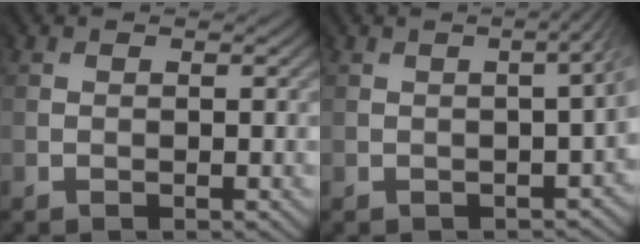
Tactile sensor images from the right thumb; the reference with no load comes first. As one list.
[{"total": 4.0, "force": [-0.6, 1.6, 3.6], "torque": [-0.021, -0.001, -0.002]}]